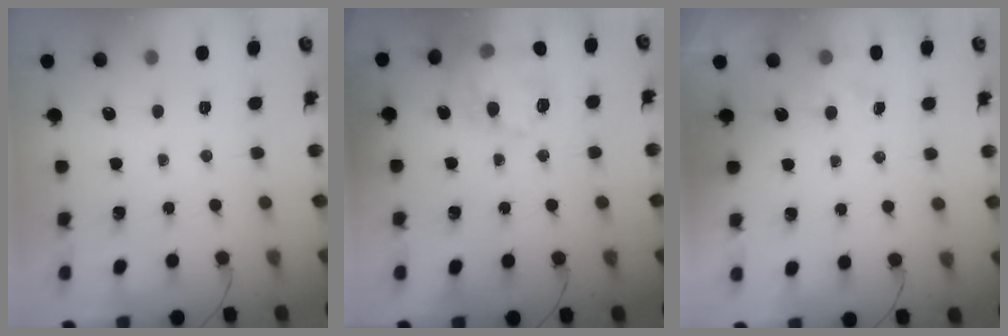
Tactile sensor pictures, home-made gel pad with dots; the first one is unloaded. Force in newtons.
{"total": 18.1, "press": 17.8, "slide": 3.2}
{"total": 4.5, "press": 4.3, "slide": 1.2}